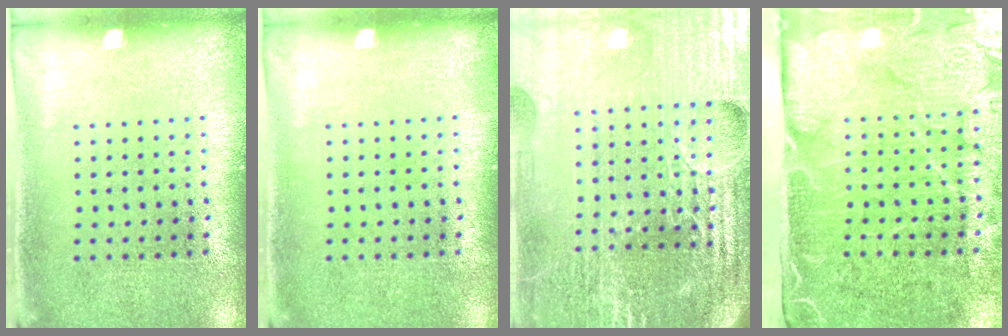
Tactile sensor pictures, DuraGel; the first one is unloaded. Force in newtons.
{"total": 0.0}
{"total": 6.0, "press": 5.3, "slide": 2.8}
{"total": 4.8, "press": 4.0, "slide": 2.7}